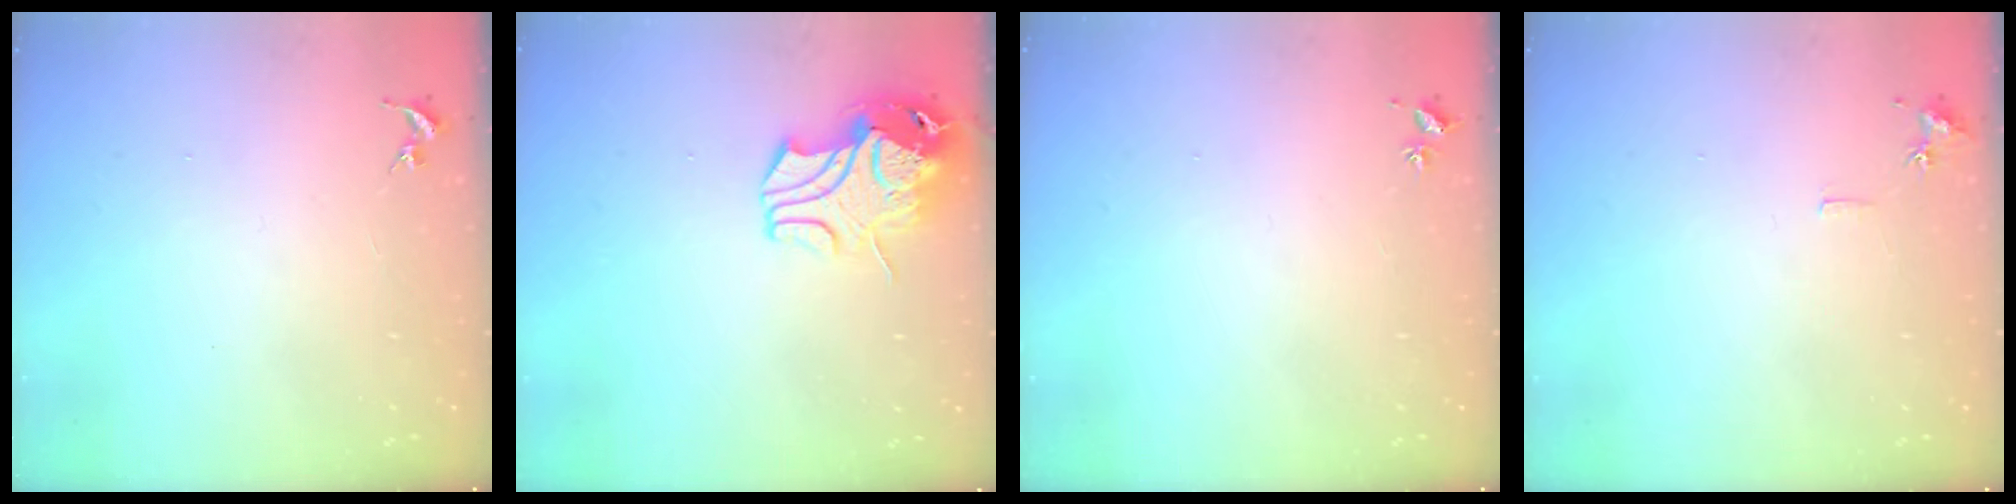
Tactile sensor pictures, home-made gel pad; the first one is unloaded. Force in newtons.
{"total": 12.1, "press": 12.0, "slide": 1.8}
{"total": 2.0, "press": 2.0, "slide": 0.3}
{"total": 5.6, "press": 5.6, "slide": 0.7}